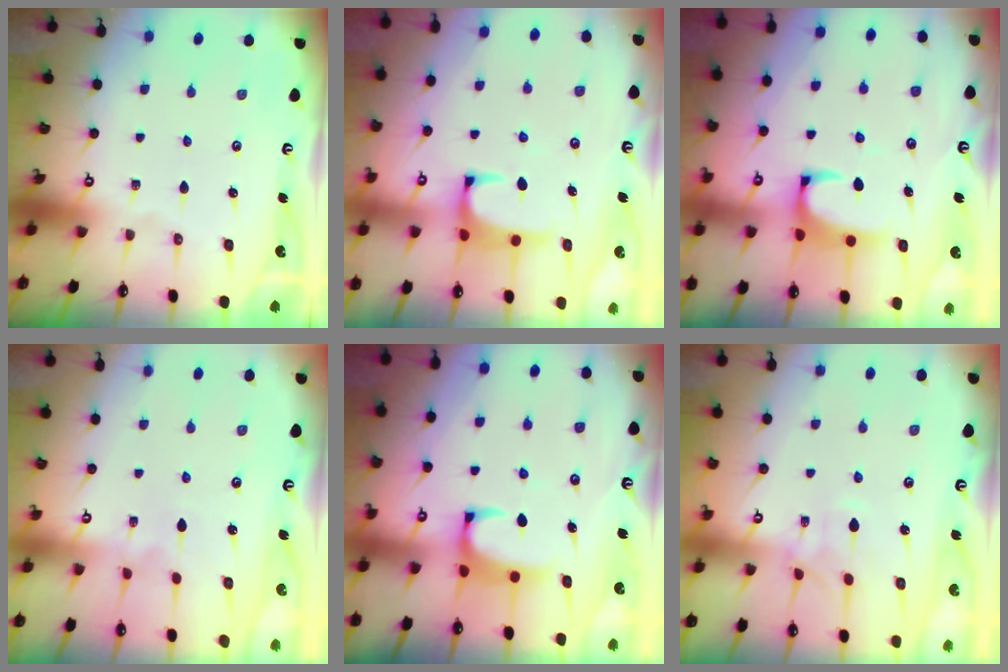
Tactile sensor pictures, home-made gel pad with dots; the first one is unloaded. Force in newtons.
{"total": 1.2, "press": 1.2, "slide": 0.4}
{"total": 2.2, "press": 2.0, "slide": 0.9}
{"total": 3.9, "press": 3.9, "slide": 0.3}
{"total": 2.2, "press": 2.0, "slide": 0.7}
{"total": 0.8, "press": 0.0, "slide": 0.8}